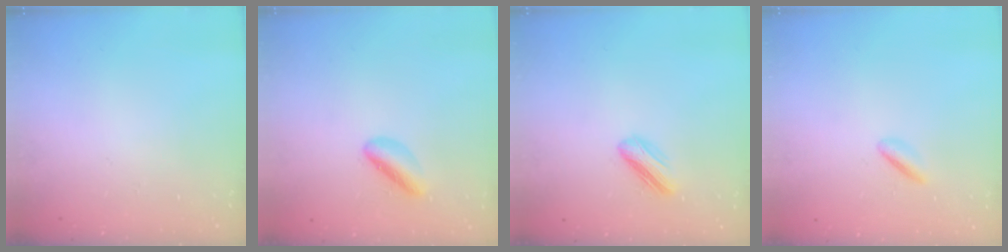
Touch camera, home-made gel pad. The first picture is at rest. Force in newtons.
{"total": 5.6, "press": 5.3, "slide": 1.9}
{"total": 5.0, "press": 5.0, "slide": 0.6}
{"total": 1.6, "press": 1.3, "slide": 0.8}